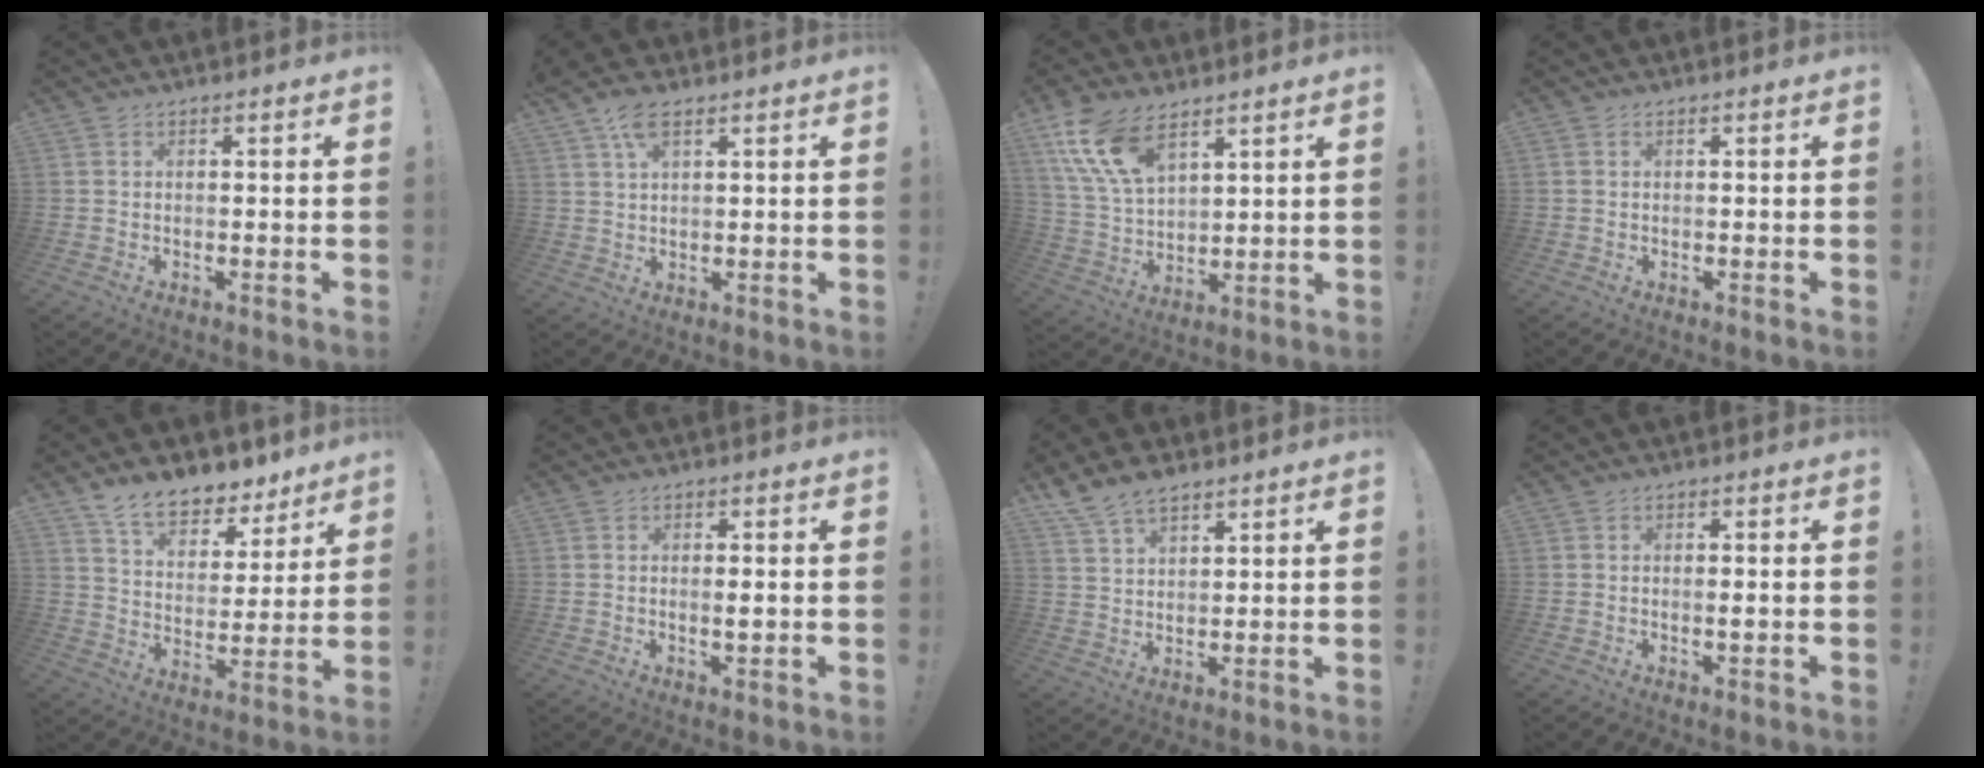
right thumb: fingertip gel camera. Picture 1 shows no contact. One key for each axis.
{"total": 5.6, "fx": 3.3, "fy": 2.1, "fz": 3.9, "tx": -0.071, "ty": -0.011, "tz": 0.059}
{"total": 14.2, "fx": 8.7, "fy": 7.3, "fz": 8.5, "tx": -0.179, "ty": -0.033, "tz": 0.169}
{"total": 0.6, "fx": 0.3, "fy": 0.3, "fz": 0.3, "tx": -0.013, "ty": 0.003, "tz": 0.008}
{"total": 11.5, "fx": 9.6, "fy": 5.1, "fz": 3.8, "tx": -0.072, "ty": -0.072, "tz": 0.178}
{"total": 2.0, "fx": 0.0, "fy": 0.4, "fz": 1.9, "tx": -0.020, "ty": -0.007, "tz": -0.005}
{"total": 8.4, "fx": 6.4, "fy": 3.9, "fz": 3.6, "tx": -0.072, "ty": -0.029, "tz": 0.127}
{"total": 1.2, "fx": -0.2, "fy": 0.0, "fz": 1.2, "tx": -0.014, "ty": -0.004, "tz": -0.006}